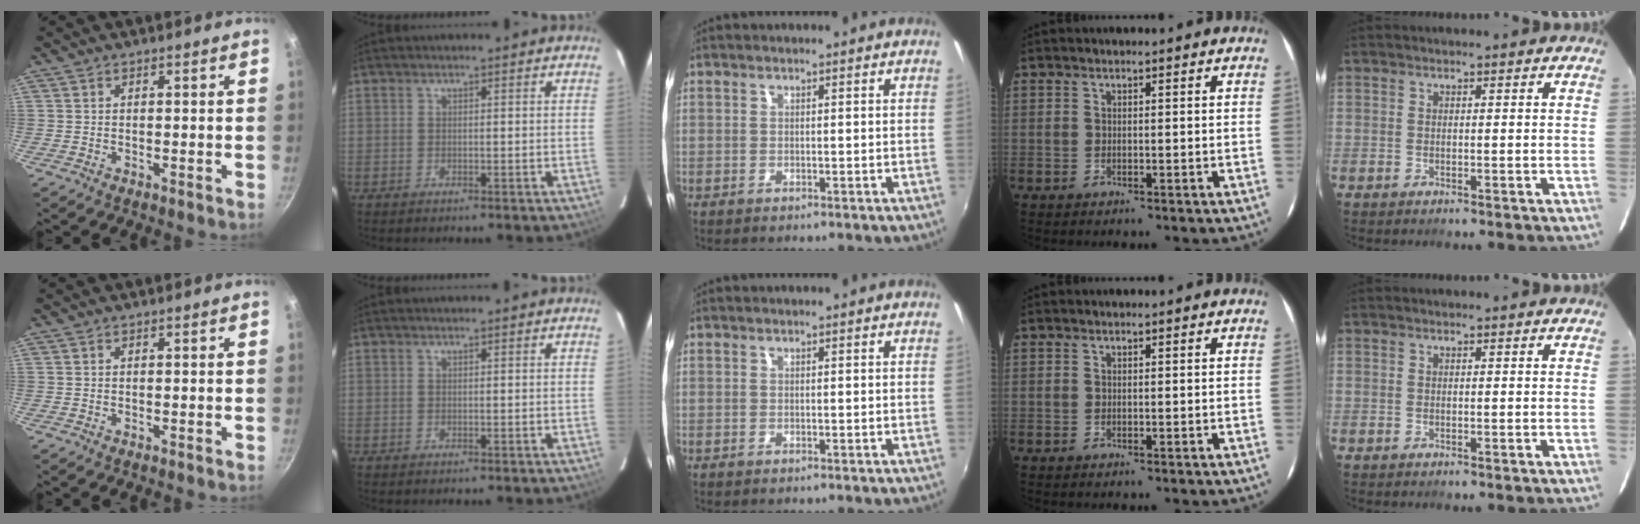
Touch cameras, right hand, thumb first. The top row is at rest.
{}